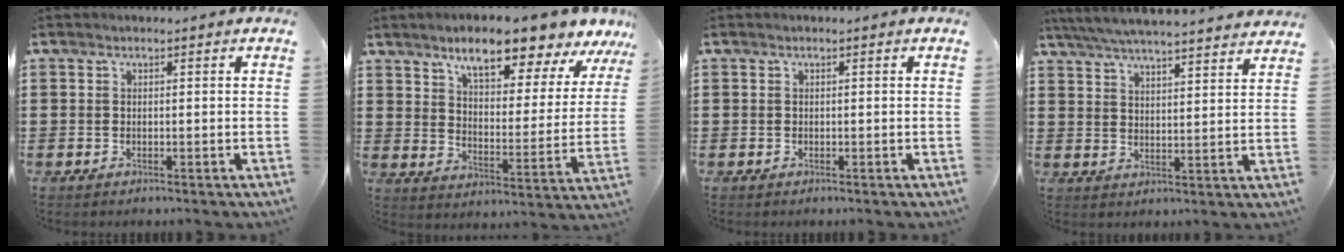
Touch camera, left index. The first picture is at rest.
{"total": 9.0, "force": [7.8, 1.4, 4.3], "torque": [-0.083, -0.047, 0.131]}
{"total": 0.0}
{"total": 5.7, "force": [5.5, -0.3, 1.6], "torque": [-0.054, -0.035, 0.094]}